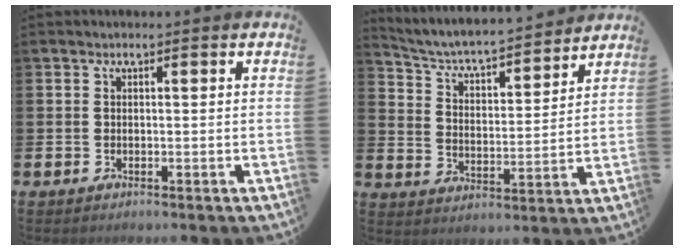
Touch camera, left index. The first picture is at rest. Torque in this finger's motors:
{"motor_torque": [0.94, -1.20, 0.36, 0.05]}